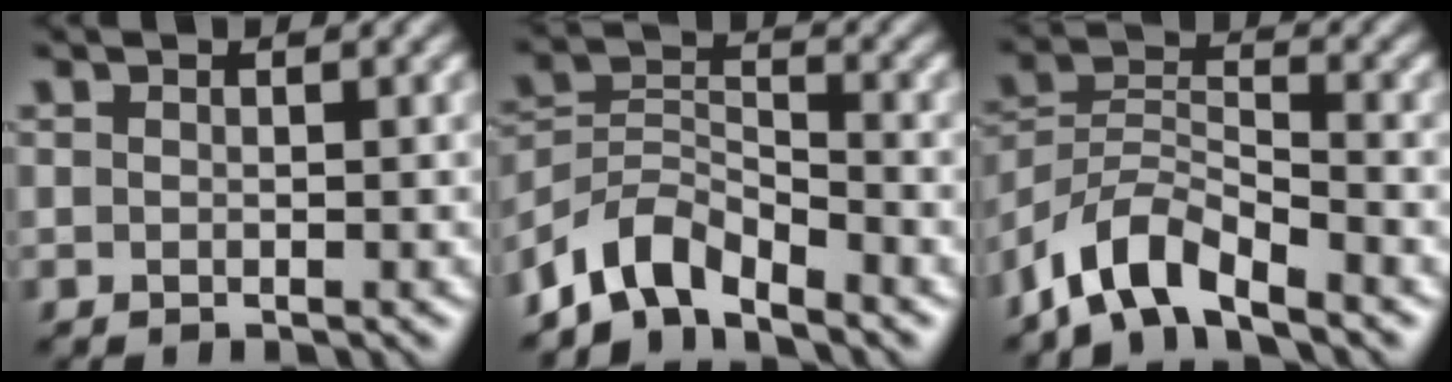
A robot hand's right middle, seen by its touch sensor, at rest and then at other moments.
{"total": 4.8, "force": [-4.1, 1.8, 1.9], "torque": [-0.026, 0.001, -0.090]}
{"total": 6.0, "force": [-4.7, 1.9, 3.2], "torque": [-0.055, 0.001, -0.099]}